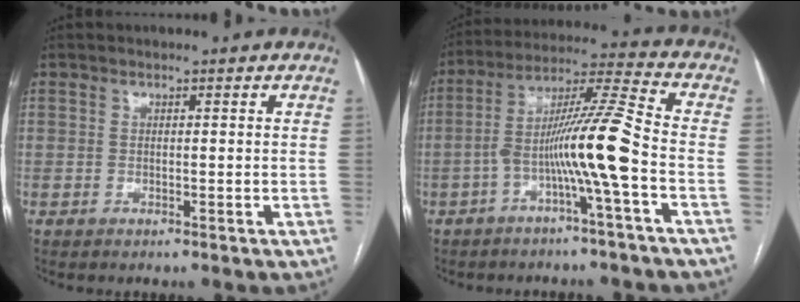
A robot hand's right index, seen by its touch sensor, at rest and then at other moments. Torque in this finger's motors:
{"motor_torque": [1.22, -0.58, 0.40, 0.21]}